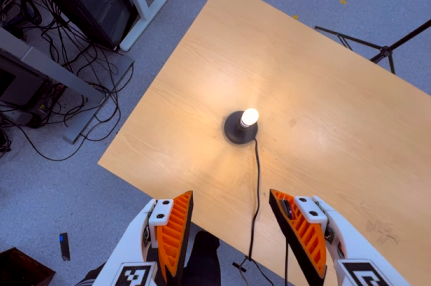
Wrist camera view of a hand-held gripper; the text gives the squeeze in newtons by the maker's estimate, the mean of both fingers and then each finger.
{"total": 0.0}